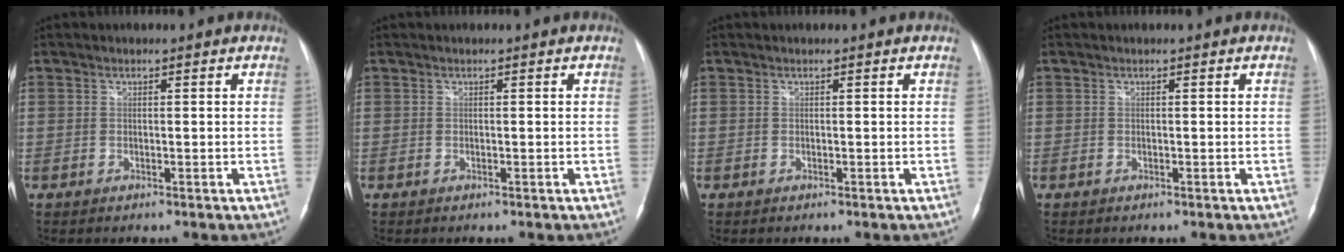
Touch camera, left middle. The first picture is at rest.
{"total": 0.0}
{"total": 0.0}
{"total": 0.0}